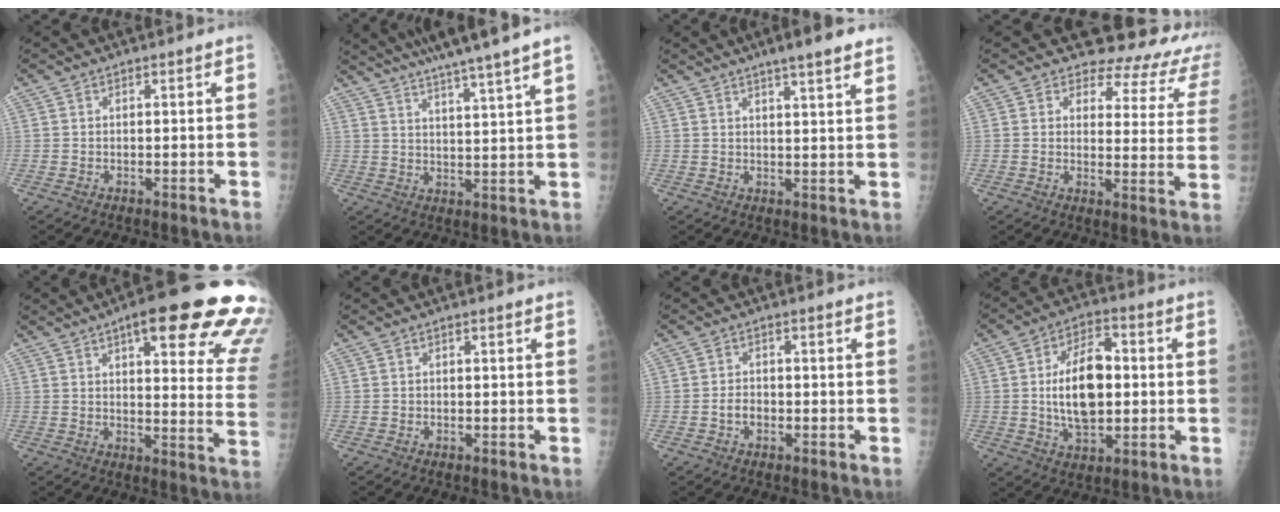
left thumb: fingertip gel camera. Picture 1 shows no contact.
{"total": 13.0, "force": [10.6, -0.9, 7.5], "torque": [-0.112, -0.042, 0.150]}
{"total": 8.0, "force": [5.7, 0.8, 5.6], "torque": [-0.068, -0.009, 0.076]}
{"total": 15.7, "force": [13.8, 6.4, 4.0], "torque": [-0.001, -0.106, 0.127]}
{"total": 24.4, "force": [14.3, 5.8, 18.9], "torque": [-0.187, -0.036, 0.172]}
{"total": 0.0}
{"total": 2.2, "force": [-0.8, 1.6, 1.3], "torque": [-0.013, 0.010, -0.015]}
{"total": 13.5, "force": [0.1, 7.7, 11.0], "torque": [-0.166, 0.009, 0.004]}